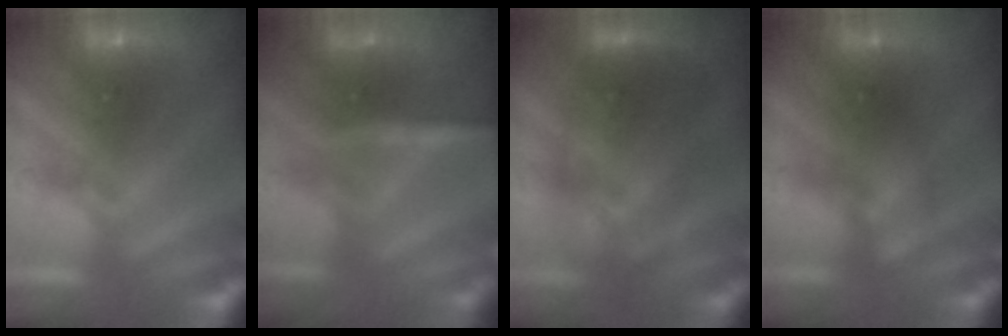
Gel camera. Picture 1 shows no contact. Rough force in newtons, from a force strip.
{"total": 2.7}
{"total": 3.4}
{"total": 2.6}